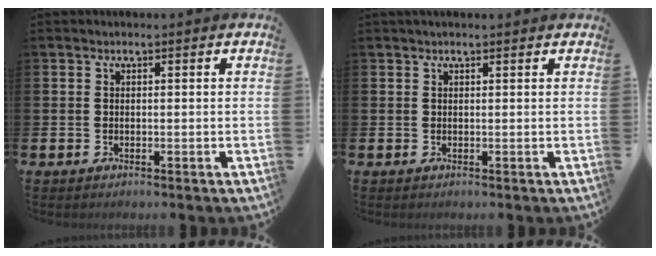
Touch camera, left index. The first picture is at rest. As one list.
[{"total": 0.6, "force": [0.5, 0.0, 0.3], "torque": [-0.002, -0.001, 0.008]}]